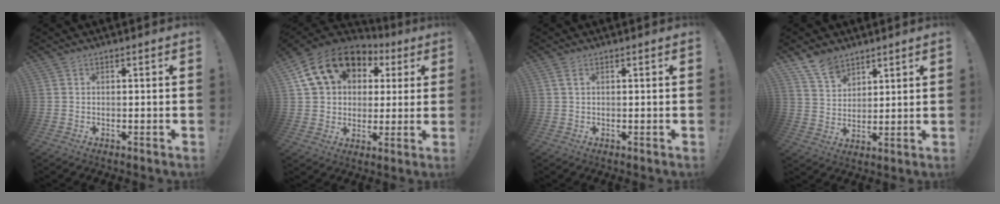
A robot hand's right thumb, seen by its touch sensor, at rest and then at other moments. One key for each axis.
{"total": 18.2, "fx": 7.6, "fy": 13.5, "fz": 9.6, "tx": -0.155, "ty": -0.020, "tz": 0.151}
{"total": 1.9, "fx": 0.8, "fy": 0.7, "fz": 1.6, "tx": -0.036, "ty": 0.005, "tz": 0.015}
{"total": 9.1, "fx": 7.3, "fy": 4.9, "fz": 2.5, "tx": -0.042, "ty": -0.050, "tz": 0.141}